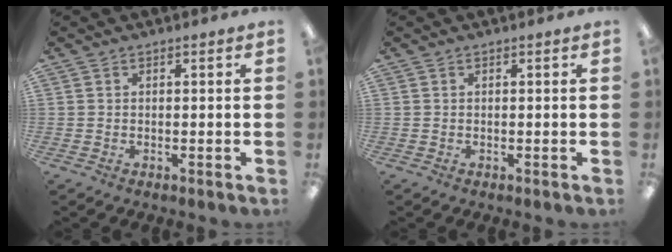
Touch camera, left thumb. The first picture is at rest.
{"total": 0.0}